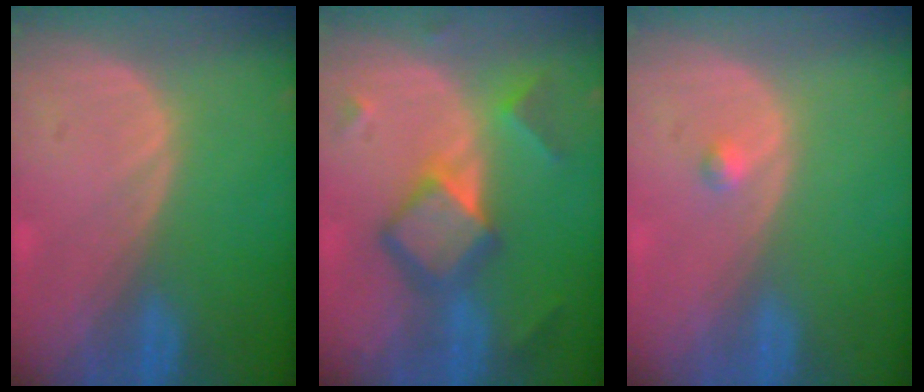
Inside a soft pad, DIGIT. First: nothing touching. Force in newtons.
{"total": 7.4, "press": 7.4, "slide": 0.5}
{"total": 0.8, "press": 0.8, "slide": 0.1}